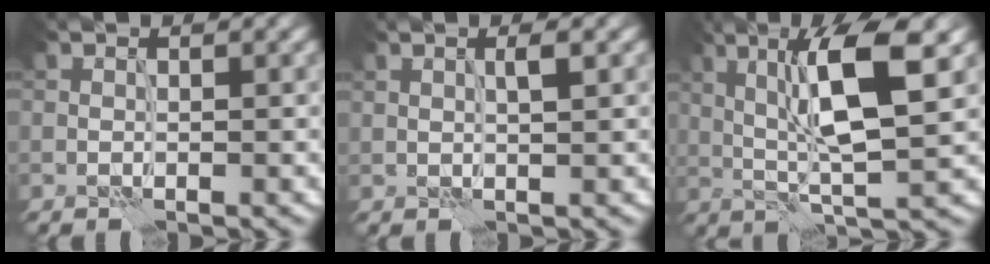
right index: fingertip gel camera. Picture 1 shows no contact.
{"total": 1.1, "force": [0.5, 0.0, 1.0], "torque": [-0.018, 0.001, 0.008]}
{"total": 7.8, "force": [1.8, 1.2, 7.5], "torque": [-0.125, 0.005, 0.032]}